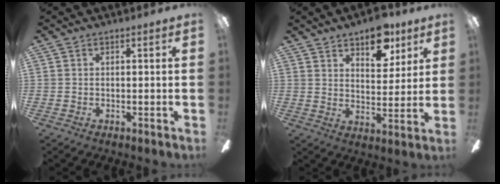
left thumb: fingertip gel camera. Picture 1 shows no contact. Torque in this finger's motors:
{"motor_torque": [0.20, 0.30, 0.03, -0.19, 0.03]}